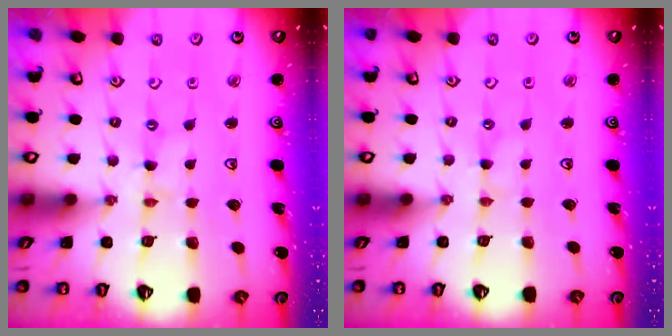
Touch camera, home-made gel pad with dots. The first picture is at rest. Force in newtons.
{"total": 0.0}